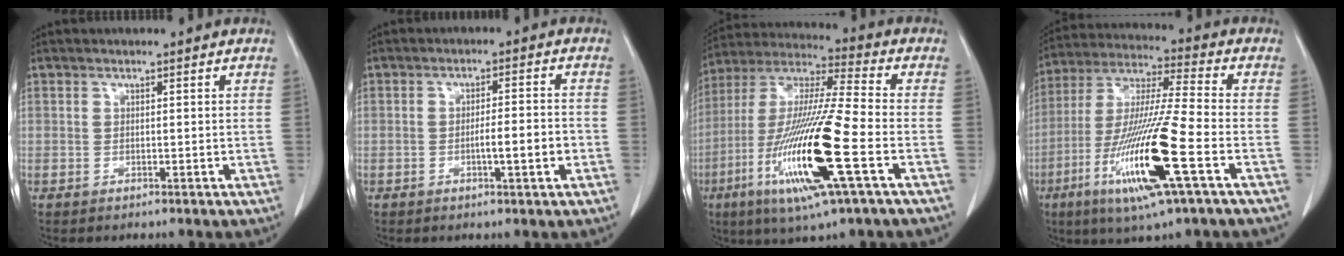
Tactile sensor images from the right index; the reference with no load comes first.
{"total": 4.8, "force": [-1.4, 0.3, 4.6], "torque": [-0.070, 0.003, -0.018]}
{"total": 20.6, "force": [-6.9, 1.1, 19.3], "torque": [-0.414, -0.032, -0.134]}
{"total": 18.4, "force": [-6.8, 0.3, 17.1], "torque": [-0.358, -0.028, -0.129]}